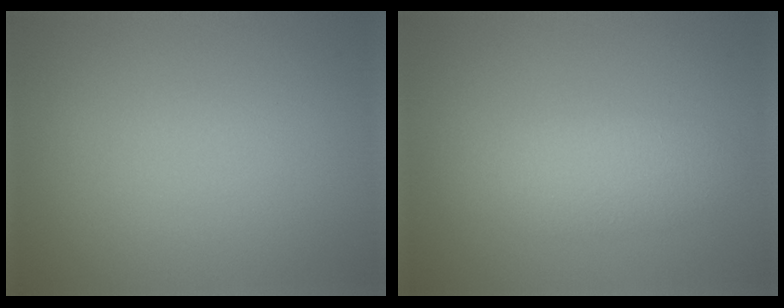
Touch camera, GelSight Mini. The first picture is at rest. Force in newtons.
{"total": 3.1, "press": 3.1, "slide": 0.0}